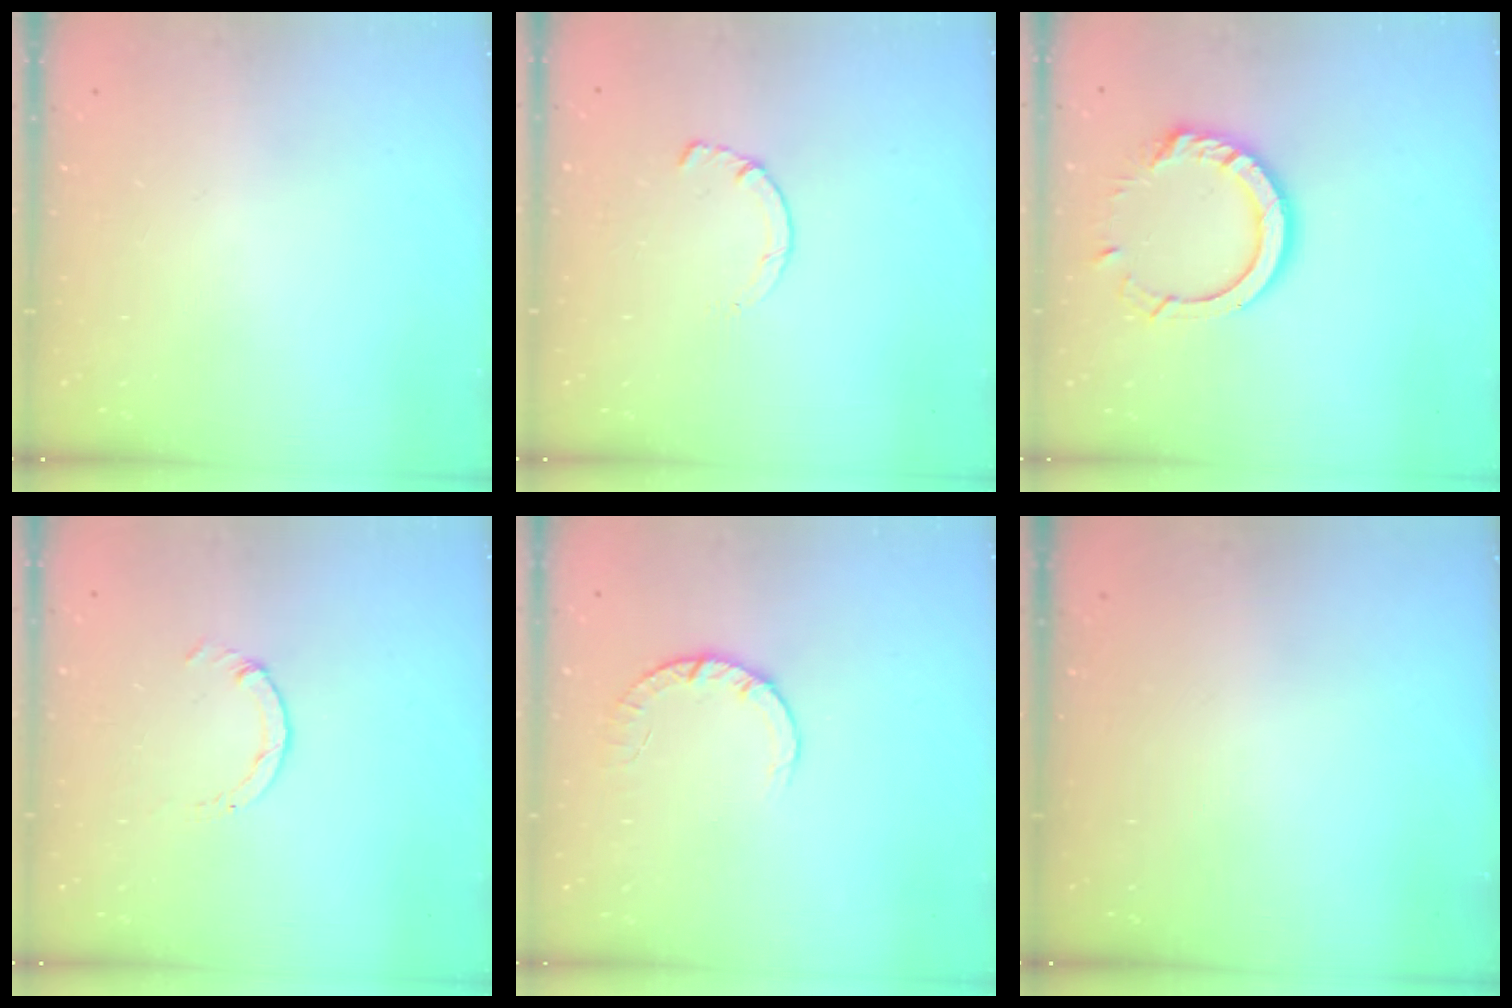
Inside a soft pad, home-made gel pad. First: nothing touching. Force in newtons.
{"total": 1.4, "press": 1.4, "slide": 0.3}
{"total": 12.5, "press": 12.5, "slide": 1.0}
{"total": 0.7, "press": 0.7, "slide": 0.2}
{"total": 2.8, "press": 2.8, "slide": 0.4}
{"total": 0.0}